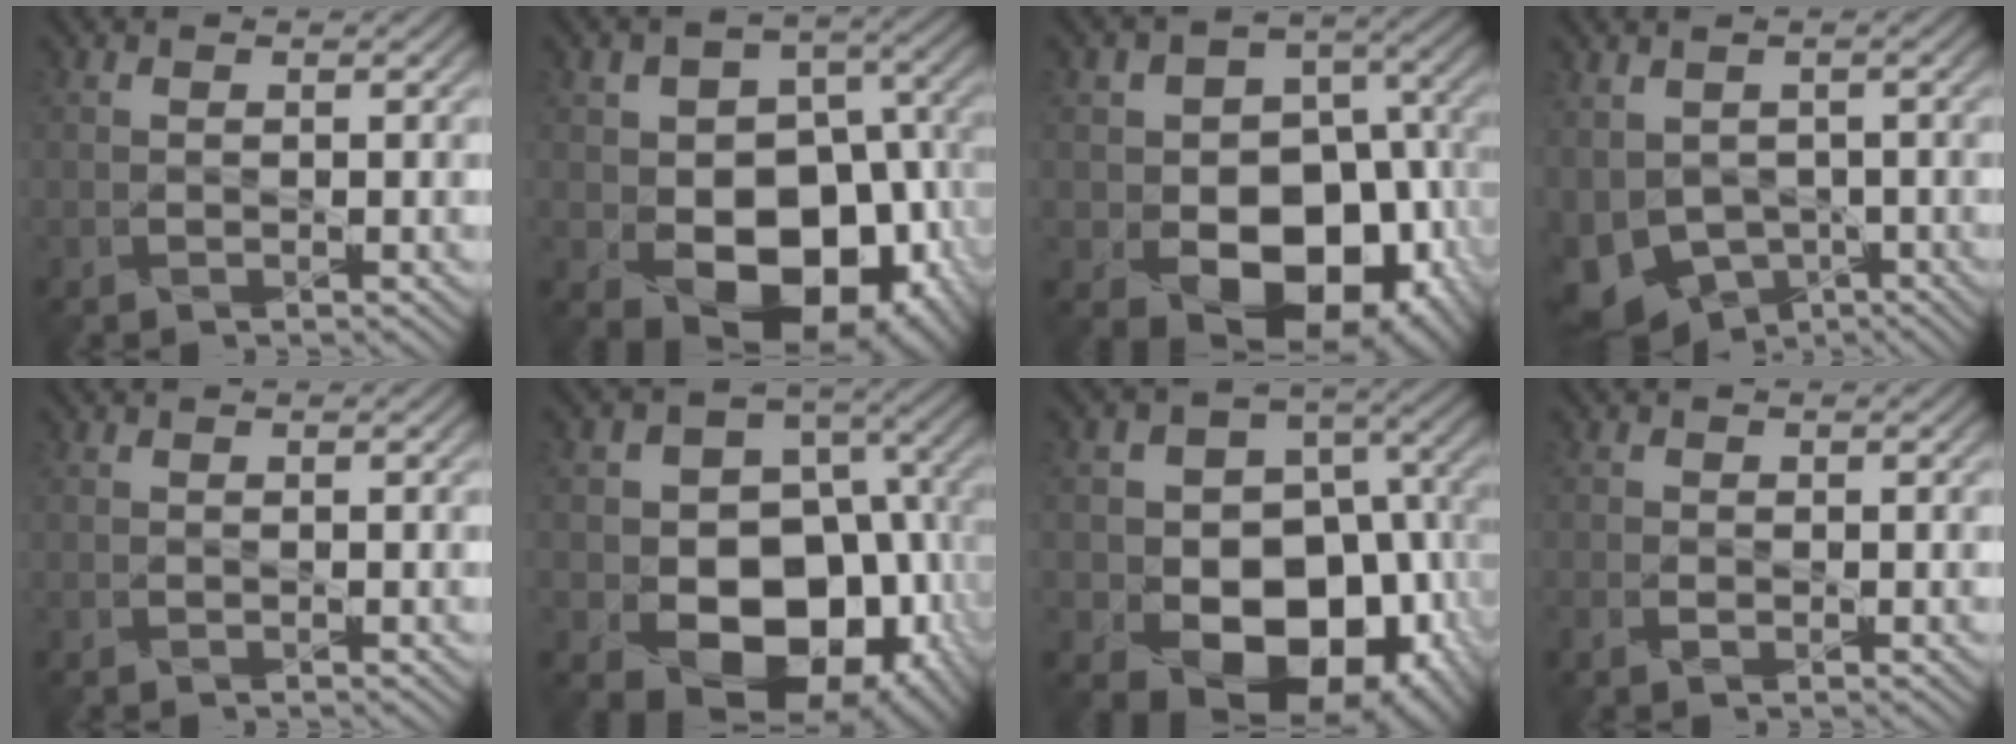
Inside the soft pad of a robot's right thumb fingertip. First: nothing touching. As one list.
[{"total": 16.1, "force": [-3.6, 11.3, 10.8], "torque": [-0.142, -0.022, -0.042]}, {"total": 17.1, "force": [-4.0, 12.9, 10.4], "torque": [-0.140, -0.031, -0.059]}, {"total": 8.0, "force": [-2.3, 5.8, 5.0], "torque": [-0.131, -0.032, -0.035]}, {"total": 0.0}, {"total": 19.0, "force": [-4.4, 15.3, 10.4], "torque": [-0.165, -0.023, -0.071]}, {"total": 18.5, "force": [-4.9, 14.7, 10.2], "torque": [-0.161, -0.025, -0.080]}, {"total": 1.6, "force": [-0.6, 1.0, 1.1], "torque": [-0.027, -0.004, -0.012]}]